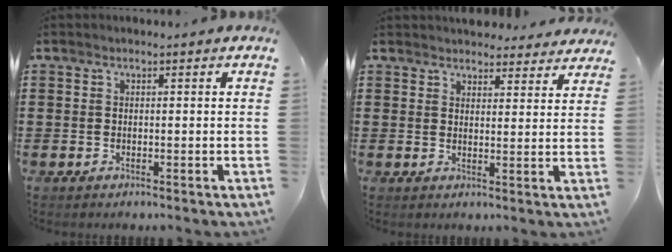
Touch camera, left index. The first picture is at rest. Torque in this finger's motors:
{"motor_torque": [2.14, 0.00, 0.13, -0.05]}